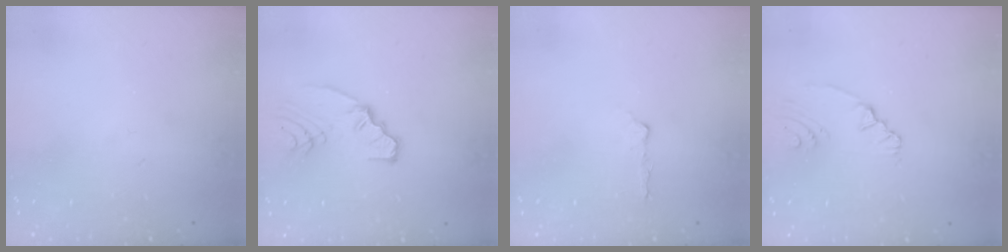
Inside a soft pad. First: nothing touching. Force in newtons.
{"total": 7.3, "press": 6.3, "slide": 3.6}
{"total": 3.1, "press": 3.0, "slide": 0.9}
{"total": 2.8, "press": 2.3, "slide": 1.7}